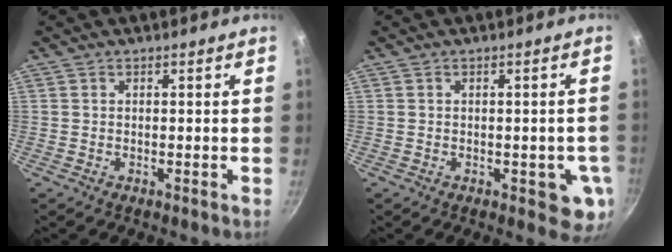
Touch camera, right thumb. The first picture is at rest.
{"total": 6.0, "force": [-1.3, 3.0, 5.0], "torque": [-0.032, -0.001, -0.014]}